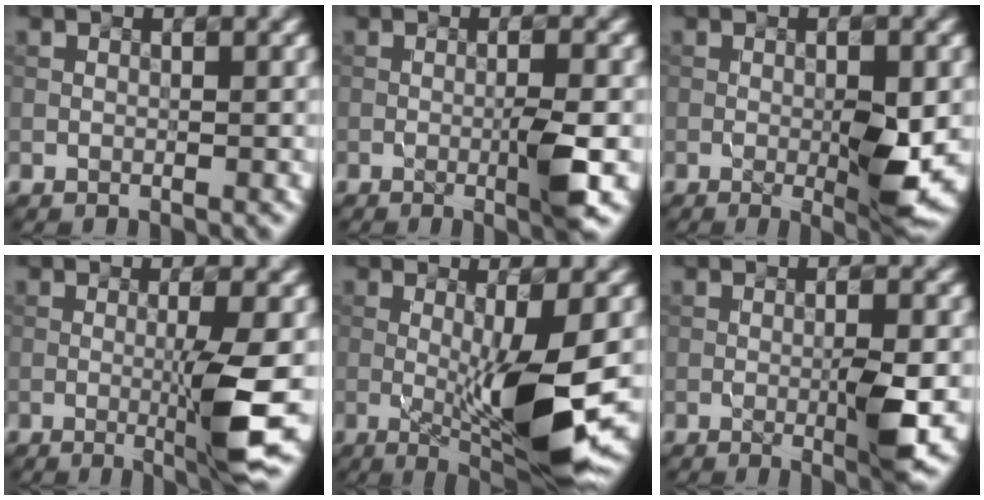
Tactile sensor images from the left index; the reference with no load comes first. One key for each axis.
{"total": 3.6, "fx": -0.8, "fy": 0.4, "fz": 3.5, "tx": -0.055, "ty": -0.002, "tz": -0.008}
{"total": 4.9, "fx": -0.8, "fy": 0.6, "fz": 4.8, "tx": -0.082, "ty": -0.009, "tz": -0.001}
{"total": 5.2, "fx": -1.0, "fy": 0.3, "fz": 5.1, "tx": -0.084, "ty": -0.008, "tz": -0.010}
{"total": 7.9, "fx": -1.1, "fy": 1.3, "fz": 7.7, "tx": -0.123, "ty": -0.019, "tz": -0.006}
{"total": 4.0, "fx": -0.8, "fy": 0.5, "fz": 3.9, "tx": -0.063, "ty": -0.005, "tz": -0.005}